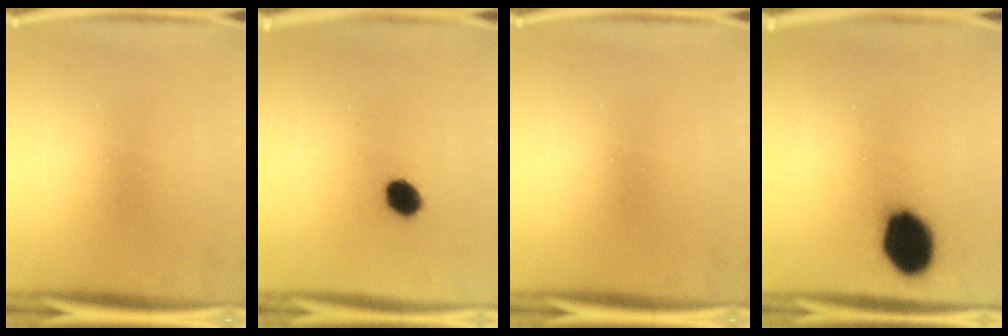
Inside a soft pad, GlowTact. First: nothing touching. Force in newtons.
{"total": 5.2}
{"total": 0.0}
{"total": 13.6}